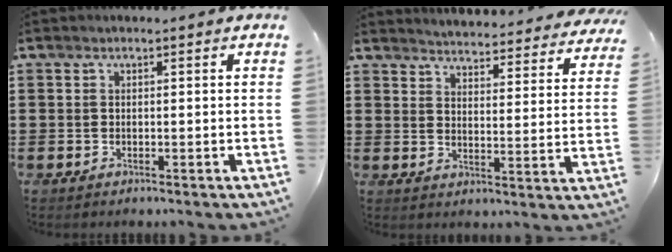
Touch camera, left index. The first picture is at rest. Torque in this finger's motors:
{"motor_torque": [2.14, 0.00, 0.31, 0.03]}